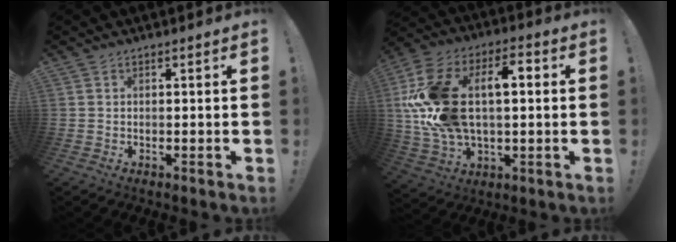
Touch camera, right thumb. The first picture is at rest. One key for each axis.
{"total": 22.9, "fx": 3.0, "fy": 14.0, "fz": 17.9, "tx": -0.344, "ty": 0.013, "tz": 0.053}